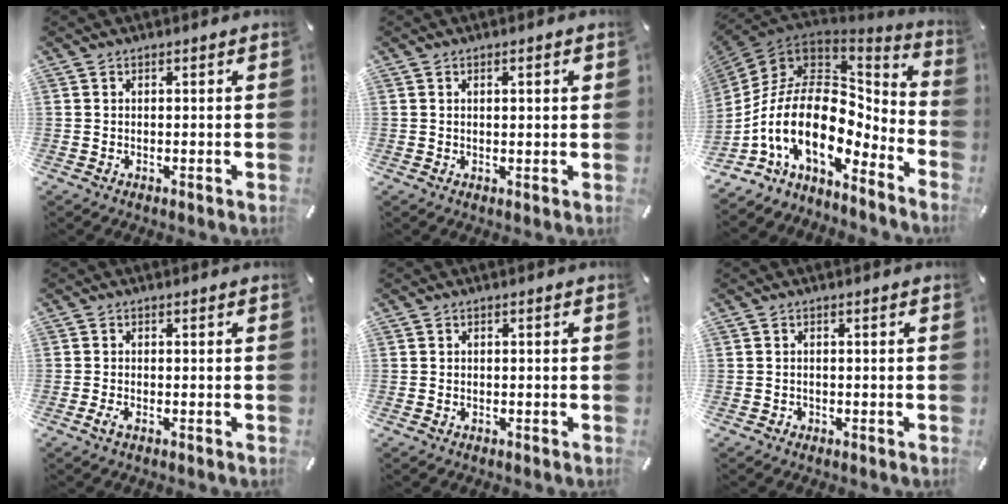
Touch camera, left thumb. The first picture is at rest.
{"total": 1.9, "force": [0.7, 0.6, 1.7], "torque": [-0.033, 0.005, 0.010]}
{"total": 21.5, "force": [-5.5, 12.6, 16.6], "torque": [-0.338, -0.030, -0.093]}
{"total": 1.6, "force": [-0.8, 0.5, 1.3], "torque": [-0.021, 0.002, -0.012]}
{"total": 0.7, "force": [-0.3, 0.5, 0.4], "torque": [-0.009, 0.001, -0.006]}
{"total": 0.9, "force": [-0.6, 0.7, 0.1], "torque": [-0.005, 0.003, -0.014]}